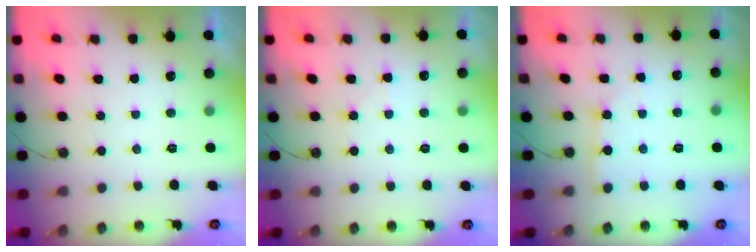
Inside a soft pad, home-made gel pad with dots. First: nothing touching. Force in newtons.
{"total": 3.9, "press": 3.8, "slide": 0.7}
{"total": 2.6, "press": 2.6, "slide": 0.3}